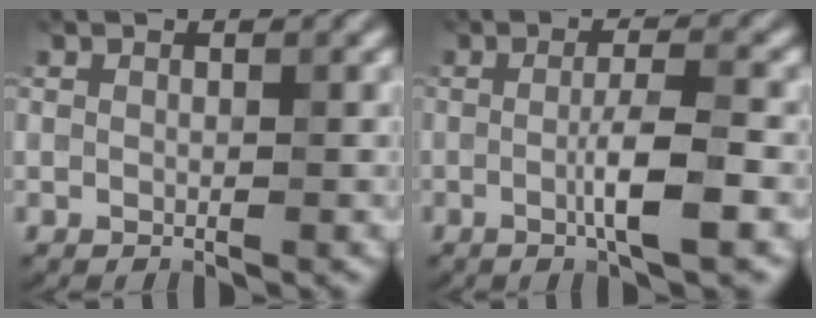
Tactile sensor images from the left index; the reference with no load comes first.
{"total": 3.9, "force": [-0.9, 0.2, 3.8], "torque": [-0.069, 0.007, -0.019]}